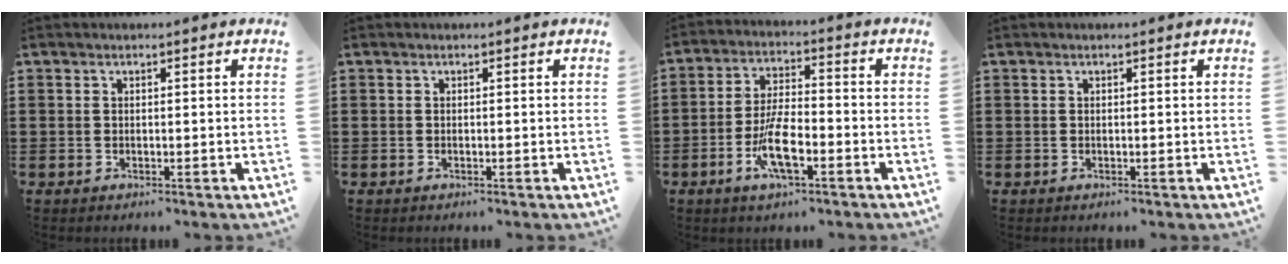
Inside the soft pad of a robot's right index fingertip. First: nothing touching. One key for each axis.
{"total": 0.0}
{"total": 7.9, "fx": -3.2, "fy": 2.7, "fz": 6.8, "tx": -0.149, "ty": -0.009, "tz": -0.063}
{"total": 0.0}